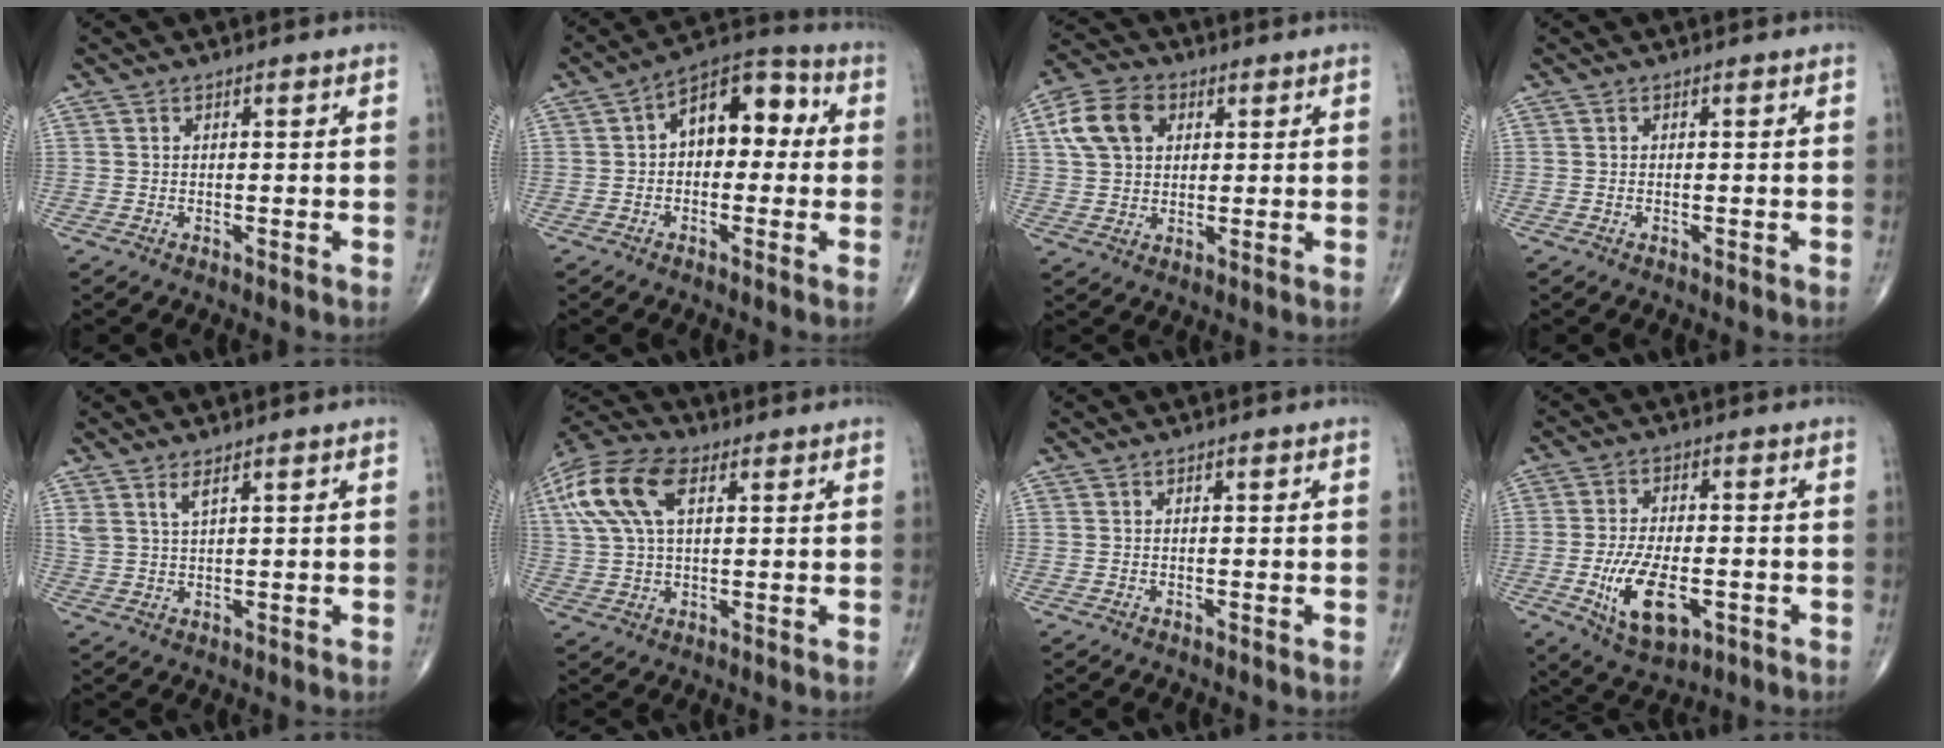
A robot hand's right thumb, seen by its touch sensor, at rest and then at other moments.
{"total": 11.1, "force": [1.1, 6.8, 8.6], "torque": [-0.092, 0.038, 0.001]}
{"total": 9.9, "force": [3.2, 7.0, 6.2], "torque": [-0.106, 0.008, 0.054]}
{"total": 0.0}
{"total": 2.7, "force": [1.8, 0.6, 2.0], "torque": [-0.042, -0.011, 0.042]}
{"total": 14.4, "force": [5.0, 7.5, 11.2], "torque": [-0.240, 0.017, 0.090]}
{"total": 0.0}
{"total": 11.6, "force": [-3.4, 5.8, 9.5], "torque": [-0.168, 0.000, -0.049]}